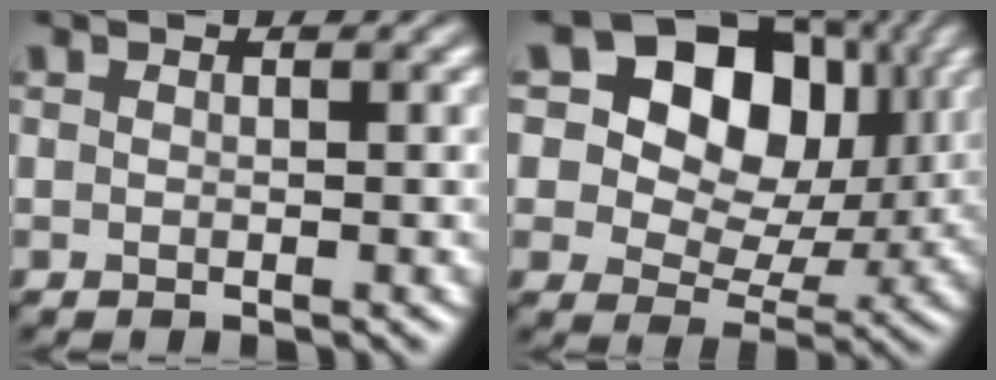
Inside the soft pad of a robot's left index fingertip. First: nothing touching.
{"total": 15.0, "force": [5.9, 10.3, 9.2], "torque": [-0.146, 0.044, 0.085]}